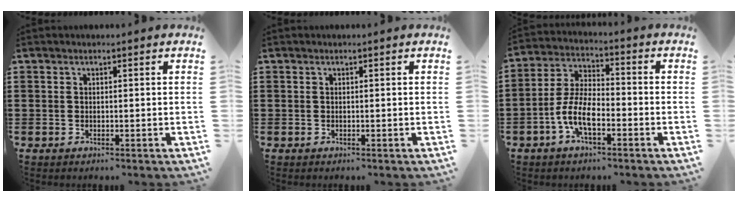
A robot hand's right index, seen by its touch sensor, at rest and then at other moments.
{"total": 0.0}
{"total": 7.6, "force": [-3.2, 2.9, 6.3], "torque": [-0.154, -0.009, -0.067]}